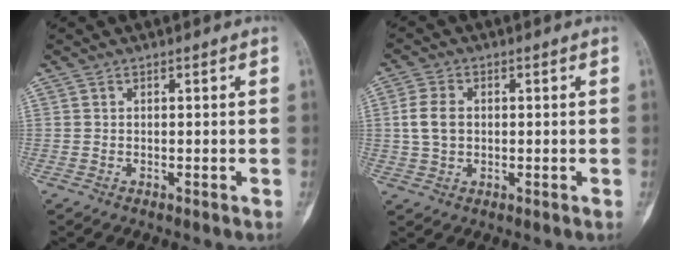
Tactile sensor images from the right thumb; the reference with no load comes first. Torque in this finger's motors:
{"motor_torque": [-0.02, 0.21, 0.21, -0.15, 0.04]}